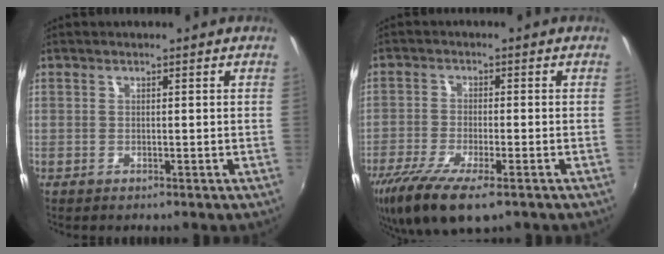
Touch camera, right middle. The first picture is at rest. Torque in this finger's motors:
{"motor_torque": [1.24, -0.90, 0.33, 0.11]}